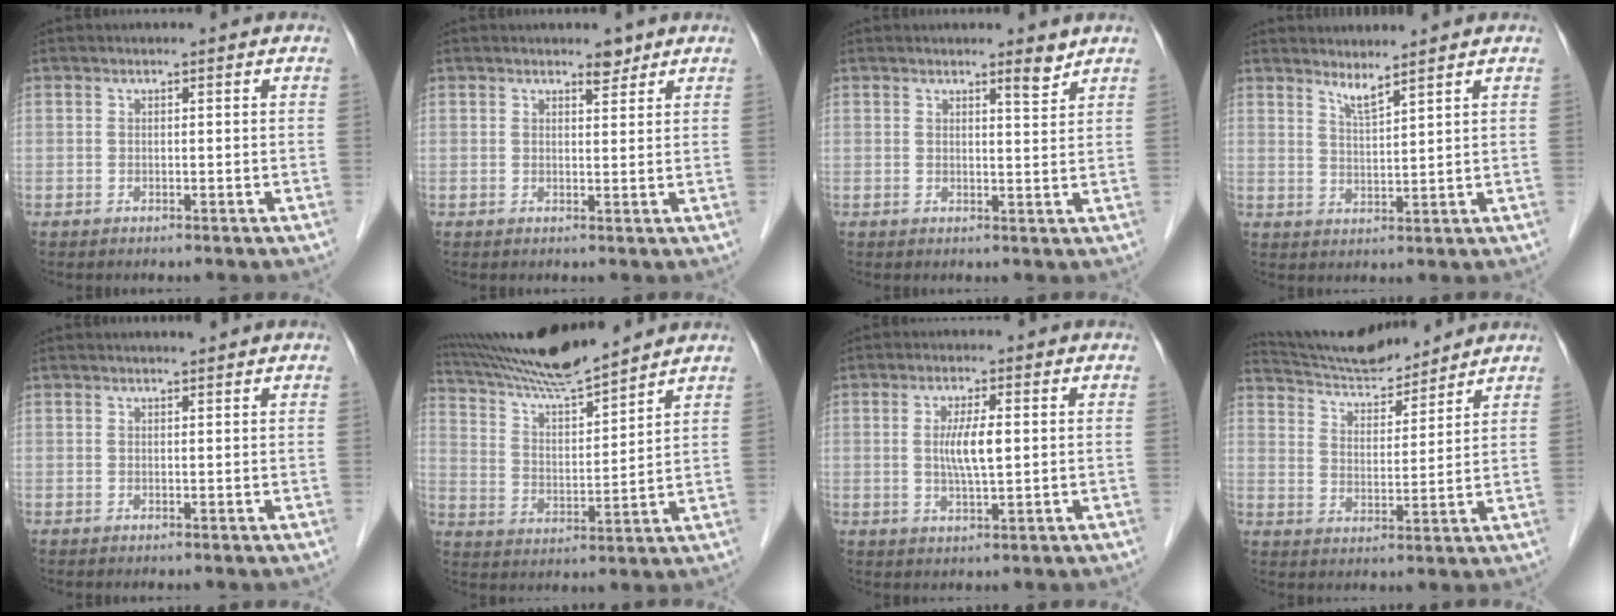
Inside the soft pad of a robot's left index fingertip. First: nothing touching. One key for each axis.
{"total": 1.9, "fx": 1.6, "fy": 0.7, "fz": 0.8, "tx": -0.012, "ty": -0.005, "tz": 0.024}
{"total": 2.0, "fx": 1.8, "fy": 0.1, "fz": 0.9, "tx": -0.013, "ty": -0.006, "tz": 0.028}
{"total": 2.6, "fx": 2.3, "fy": -0.4, "fz": 1.1, "tx": -0.023, "ty": -0.013, "tz": 0.047}
{"total": 1.3, "fx": 1.2, "fy": -0.2, "fz": 0.5, "tx": -0.007, "ty": 0.004, "tz": 0.023}
{"total": 14.1, "fx": 13.1, "fy": 0.0, "fz": 5.4, "tx": -0.105, "ty": 0.007, "tz": 0.236}
{"total": 4.8, "fx": 0.5, "fy": 0.6, "fz": 4.8, "tx": -0.089, "ty": -0.004, "tz": 0.008}
{"total": 10.8, "fx": 10.5, "fy": 1.2, "fz": 2.3, "tx": -0.048, "ty": 0.014, "tz": 0.186}